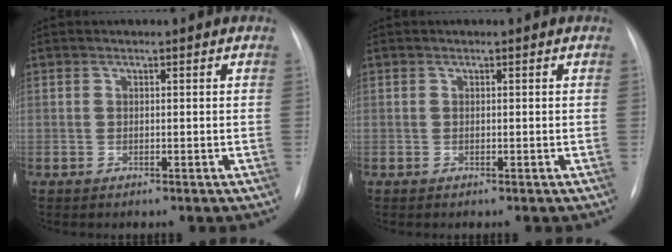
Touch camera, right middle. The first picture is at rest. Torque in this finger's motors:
{"motor_torque": [0.00, 0.00, 0.00, 0.00]}